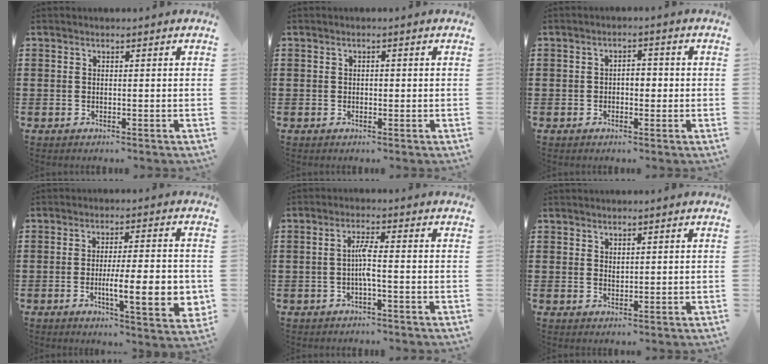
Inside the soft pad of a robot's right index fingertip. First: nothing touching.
{"total": 0.6, "force": [-0.1, 0.4, 0.5], "torque": [-0.011, 0.001, -0.002]}
{"total": 2.4, "force": [-0.5, 1.4, 1.9], "torque": [-0.037, 0.007, -0.014]}
{"total": 10.3, "force": [-2.0, 2.4, 9.8], "torque": [-0.149, -0.008, -0.031]}
{"total": 3.3, "force": [-0.8, 0.2, 3.2], "torque": [-0.069, -0.003, -0.020]}
{"total": 1.1, "force": [1.0, 0.4, 0.2], "torque": [-0.006, 0.002, 0.018]}